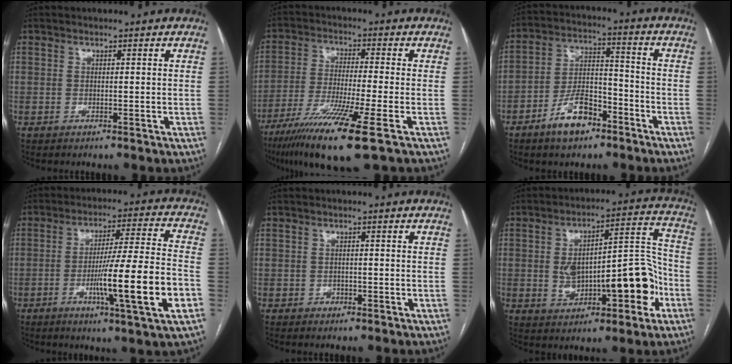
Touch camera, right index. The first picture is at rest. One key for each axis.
{"total": 13.7, "fx": -8.0, "fy": -0.5, "fz": 11.1, "tx": -0.224, "ty": -0.039, "tz": -0.142}
{"total": 9.5, "fx": -5.9, "fy": 4.5, "fz": 6.0, "tx": -0.118, "ty": 0.019, "tz": -0.103}
{"total": 15.8, "fx": -4.8, "fy": -0.4, "fz": 15.1, "tx": -0.251, "ty": -0.009, "tz": -0.077}
{"total": 1.3, "fx": -0.6, "fy": 1.1, "fz": 0.1, "tx": 0.003, "ty": 0.005, "tz": -0.011}
{"total": 16.6, "fx": -3.6, "fy": 6.3, "fz": 14.9, "tx": -0.229, "ty": 0.040, "tz": -0.040}